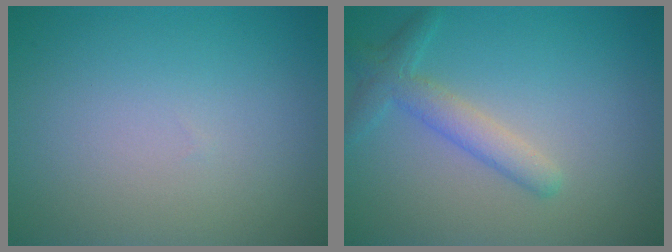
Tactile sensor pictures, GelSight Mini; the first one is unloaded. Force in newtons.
{"total": 2.8, "press": 2.8, "slide": 0.1}